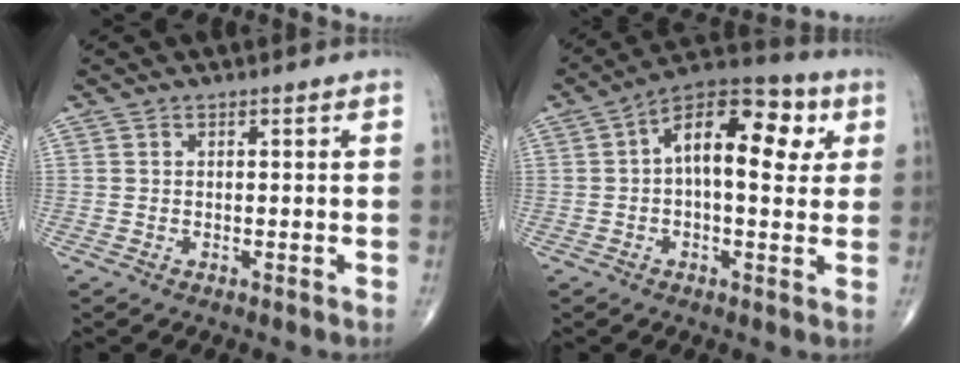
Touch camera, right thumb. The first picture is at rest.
{"total": 15.4, "force": [3.2, 7.7, 12.9], "torque": [-0.173, 0.029, 0.039]}